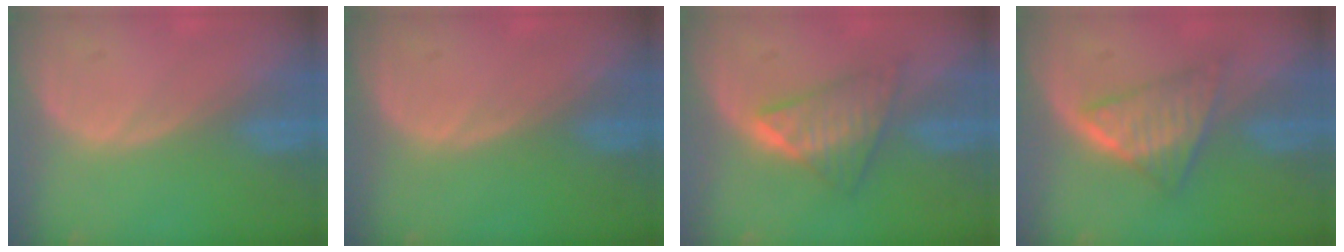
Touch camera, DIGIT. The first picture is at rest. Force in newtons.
{"total": 0.0}
{"total": 5.8, "press": 5.8, "slide": 0.7}
{"total": 5.9, "press": 5.7, "slide": 1.8}